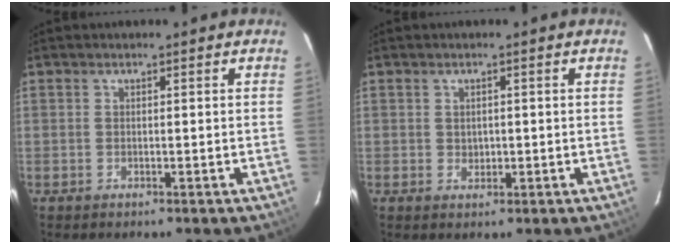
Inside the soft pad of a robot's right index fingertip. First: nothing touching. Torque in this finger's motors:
{"motor_torque": [-0.06, 0.08, -0.02, 0.00]}